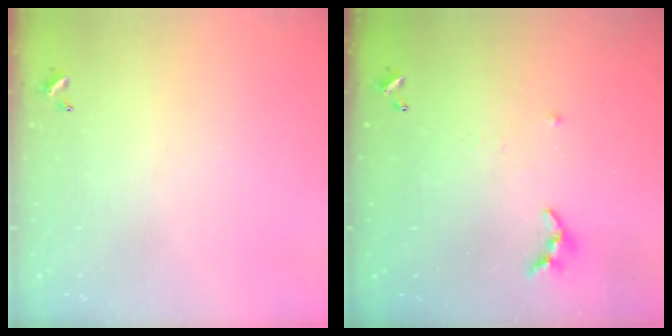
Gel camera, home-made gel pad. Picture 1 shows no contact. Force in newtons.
{"total": 6.4, "press": 6.4, "slide": 0.5}